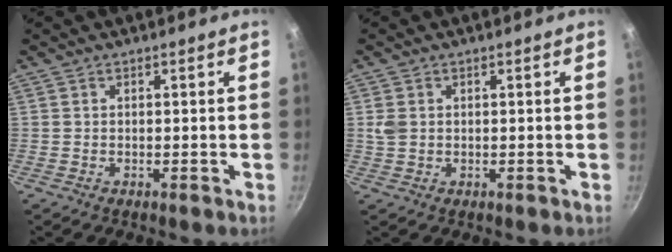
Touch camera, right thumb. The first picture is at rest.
{"total": 2.5, "force": [0.4, 2.0, 1.6], "torque": [-0.028, 0.001, 0.011]}